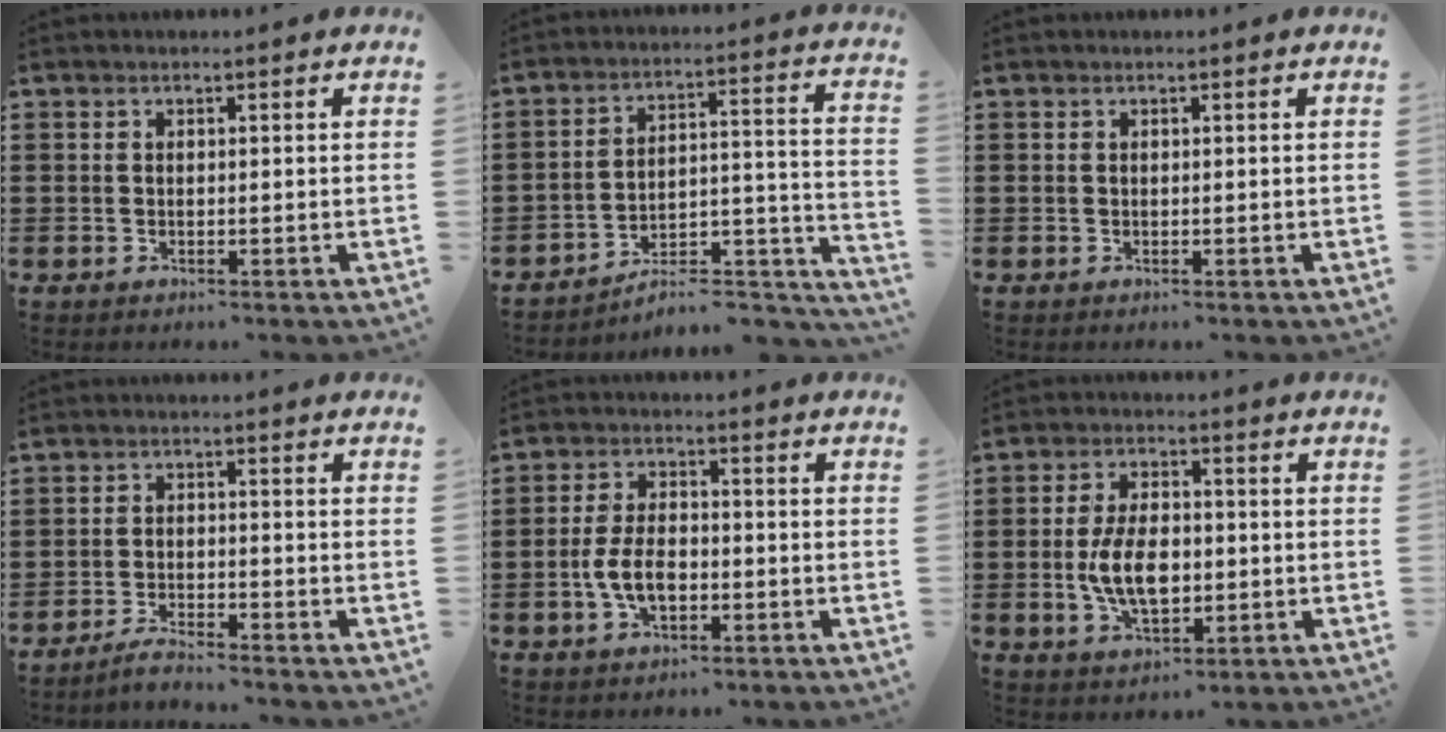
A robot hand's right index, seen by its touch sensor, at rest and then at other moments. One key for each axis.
{"total": 6.0, "fx": -5.5, "fy": 1.5, "fz": 2.1, "tx": -0.028, "ty": 0.004, "tz": -0.108}
{"total": 0.0}
{"total": 2.9, "fx": -2.9, "fy": -0.2, "fz": 0.6, "tx": -0.011, "ty": 0.005, "tz": -0.058}
{"total": 6.2, "fx": -1.6, "fy": 3.3, "fz": 5.0, "tx": -0.114, "ty": 0.001, "tz": -0.034}
{"total": 8.2, "fx": -1.0, "fy": 4.4, "fz": 6.8, "tx": -0.142, "ty": -0.002, "tz": -0.024}